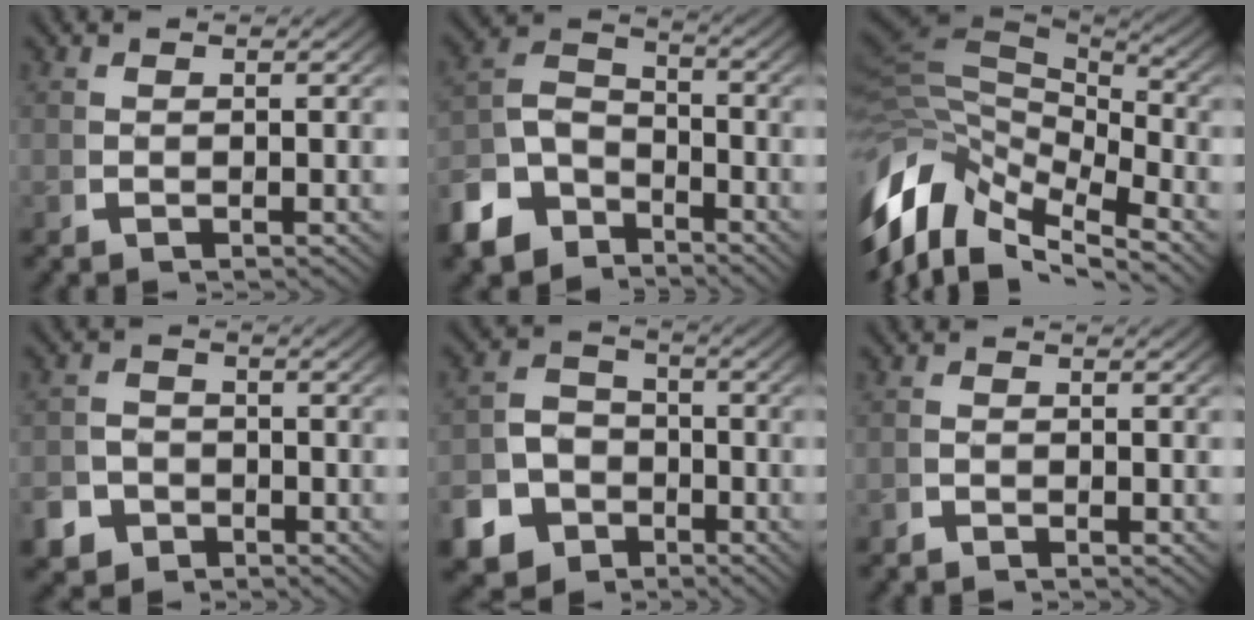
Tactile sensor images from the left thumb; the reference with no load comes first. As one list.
[{"total": 9.3, "force": [-3.6, 6.9, 5.0], "torque": [-0.090, -0.026, -0.060]}, {"total": 13.3, "force": [-1.6, 8.6, 10.0], "torque": [-0.223, -0.030, -0.006]}, {"total": 4.8, "force": [-3.3, 3.3, 1.0], "torque": [-0.020, -0.021, -0.053]}, {"total": 11.9, "force": [-5.3, 9.7, 4.5], "torque": [-0.070, -0.034, -0.094]}, {"total": 0.9, "force": [-0.9, 0.1, 0.0], "torque": [0.005, -0.003, -0.020]}]